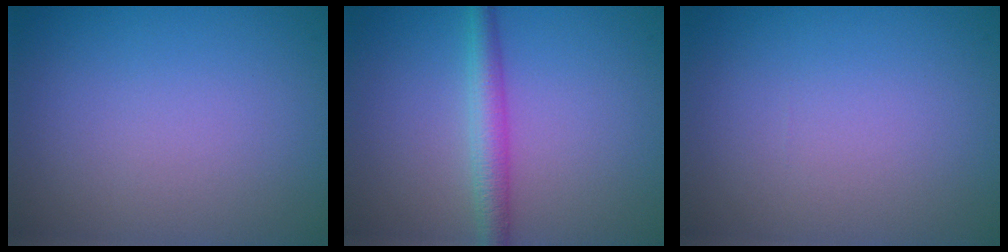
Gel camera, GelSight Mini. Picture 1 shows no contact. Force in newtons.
{"total": 2.8, "press": 2.8, "slide": 0.1}
{"total": 0.0}